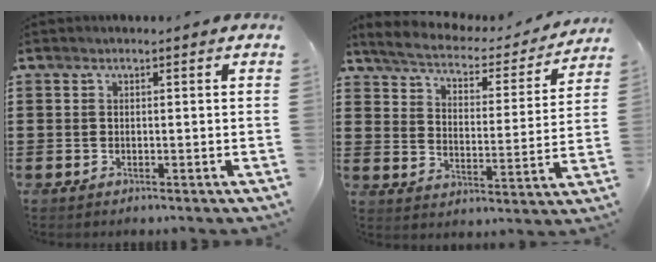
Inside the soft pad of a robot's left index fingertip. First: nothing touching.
{"total": 3.7, "force": [3.4, 0.6, 1.2], "torque": [-0.046, -0.025, 0.050]}